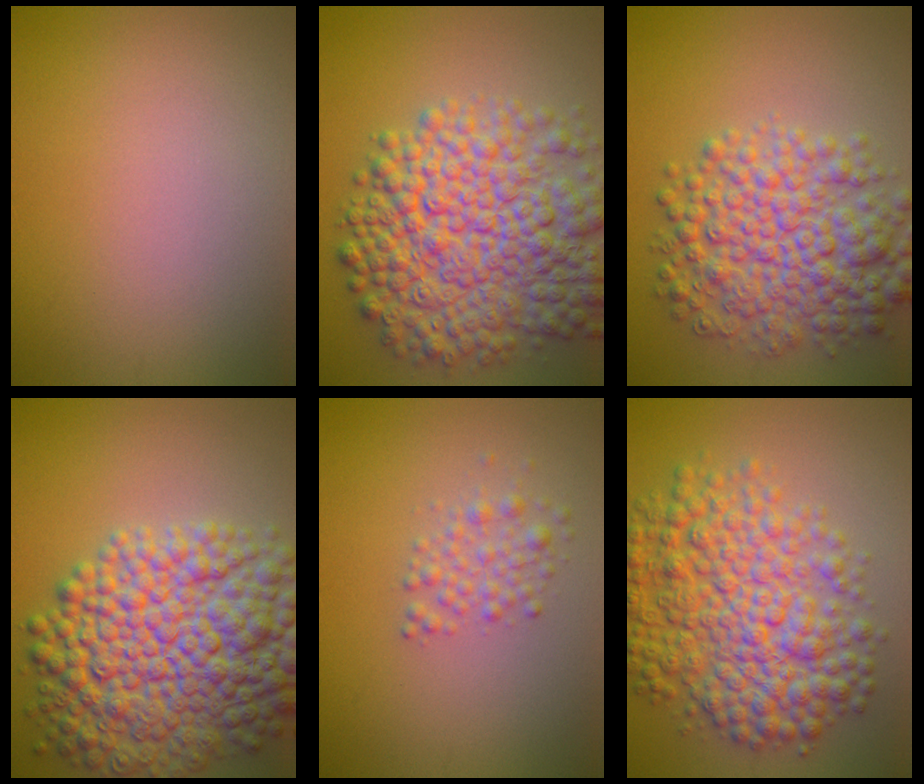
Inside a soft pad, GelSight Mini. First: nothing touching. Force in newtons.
{"total": 11.7, "press": 11.7, "slide": 0.3}
{"total": 8.0, "press": 8.0, "slide": 0.1}
{"total": 12.9, "press": 12.9, "slide": 0.1}
{"total": 2.0, "press": 2.0, "slide": 0.1}
{"total": 9.6, "press": 9.6, "slide": 0.1}